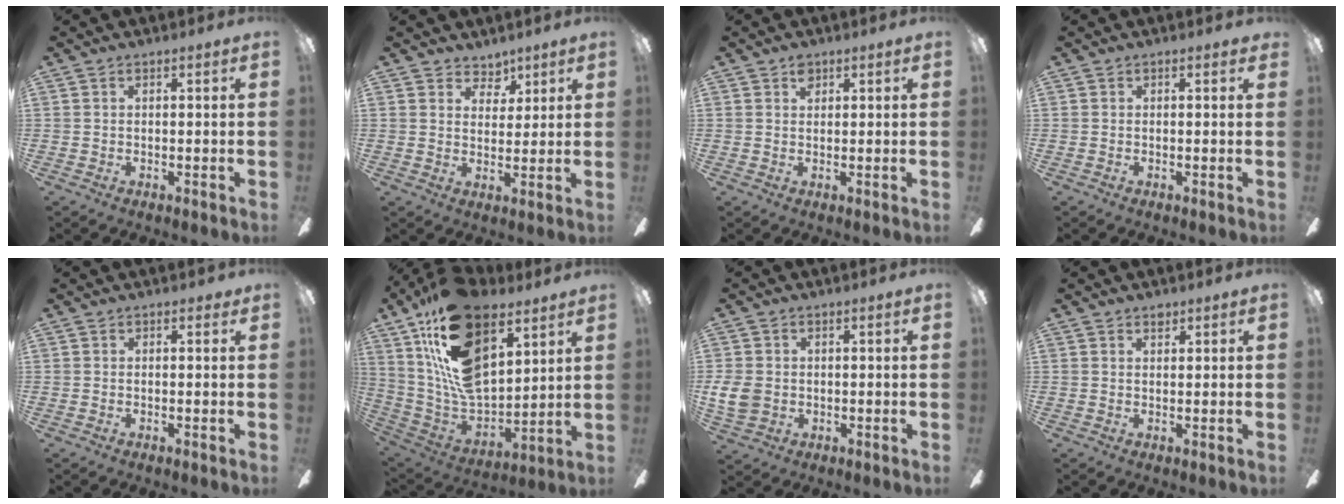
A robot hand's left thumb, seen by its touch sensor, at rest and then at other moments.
{"total": 4.9, "force": [3.8, 3.1, 0.6], "torque": [-0.004, -0.021, 0.066]}
{"total": 2.2, "force": [1.5, 1.3, 1.0], "torque": [-0.007, -0.005, 0.024]}
{"total": 0.0}
{"total": 0.6, "force": [0.1, 0.5, 0.4], "torque": [-0.007, 0.003, 0.001]}
{"total": 23.5, "force": [12.3, 12.9, 15.3], "torque": [-0.307, -0.065, 0.217]}
{"total": 6.3, "force": [-0.2, 5.2, 3.6], "torque": [-0.091, 0.009, -0.001]}
{"total": 1.5, "force": [1.2, 0.7, 0.5], "torque": [-0.003, -0.003, 0.021]}